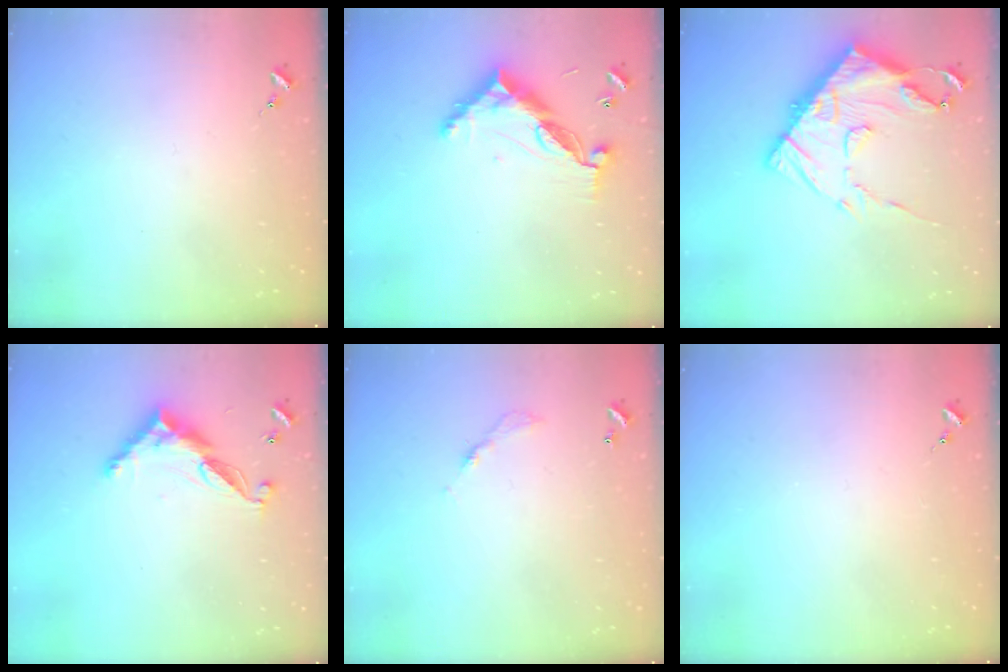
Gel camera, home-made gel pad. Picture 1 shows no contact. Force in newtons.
{"total": 11.5, "press": 11.4, "slide": 1.0}
{"total": 20.8, "press": 20.7, "slide": 2.0}
{"total": 11.6, "press": 11.6, "slide": 0.3}
{"total": 3.6, "press": 3.6, "slide": 0.2}
{"total": 0.0}